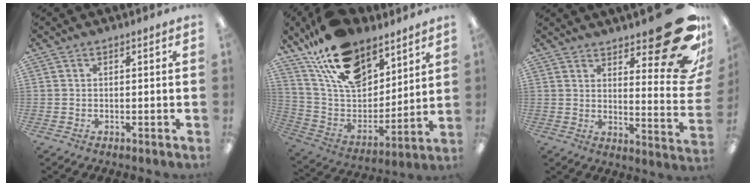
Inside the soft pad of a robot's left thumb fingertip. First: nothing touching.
{"total": 20.3, "force": [13.8, 10.7, 10.3], "torque": [-0.198, -0.071, 0.252]}
{"total": 21.4, "force": [13.5, 6.3, 15.4], "torque": [-0.187, -0.097, 0.221]}